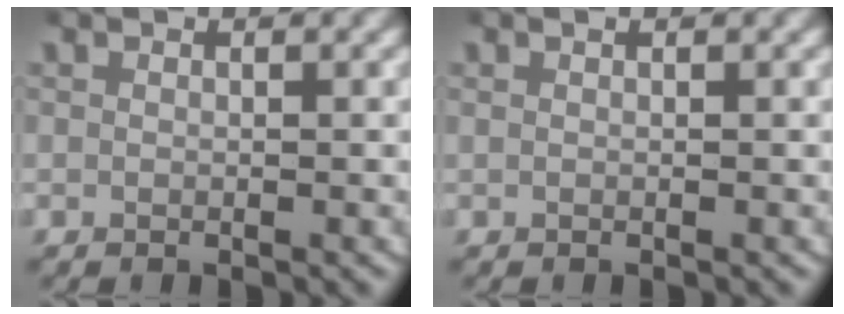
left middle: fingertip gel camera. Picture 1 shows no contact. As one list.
[{"total": 0.6, "force": [0.3, 0.0, 0.5], "torque": [-0.007, 0.005, 0.004]}]